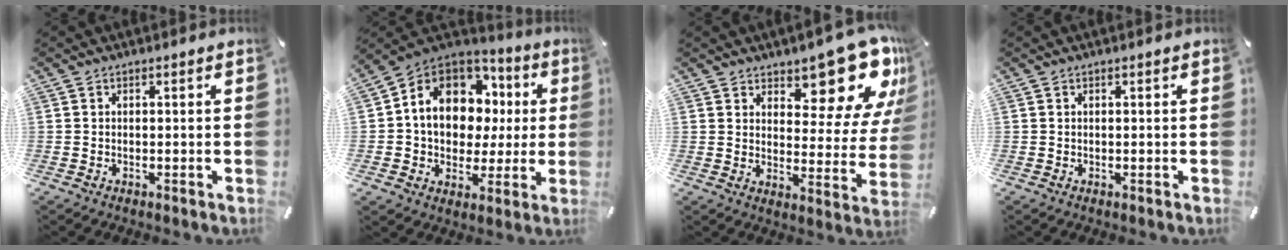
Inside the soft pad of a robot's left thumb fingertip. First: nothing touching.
{"total": 13.4, "force": [3.9, 10.8, 6.9], "torque": [-0.139, -0.022, 0.076]}
{"total": 15.7, "force": [11.9, 6.4, 8.0], "torque": [-0.082, -0.107, 0.197]}
{"total": 0.0}